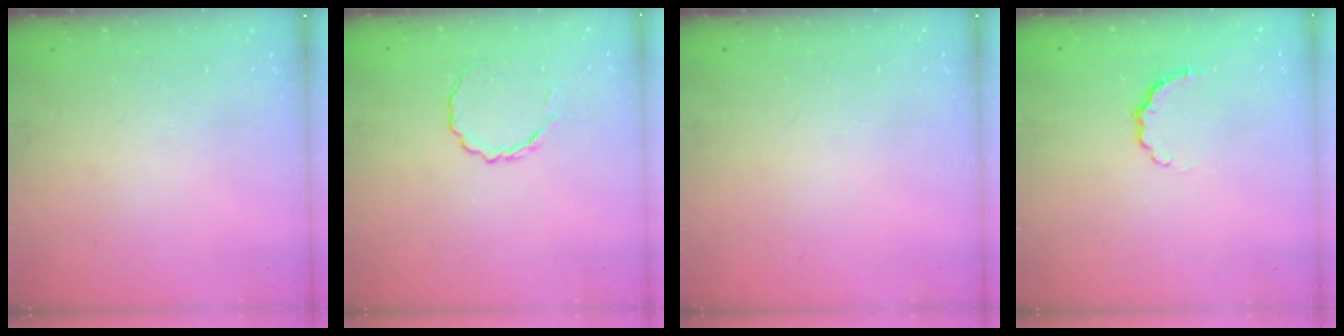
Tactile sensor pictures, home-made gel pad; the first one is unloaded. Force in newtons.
{"total": 4.3, "press": 4.1, "slide": 1.4}
{"total": 0.0}
{"total": 4.4, "press": 4.2, "slide": 1.2}